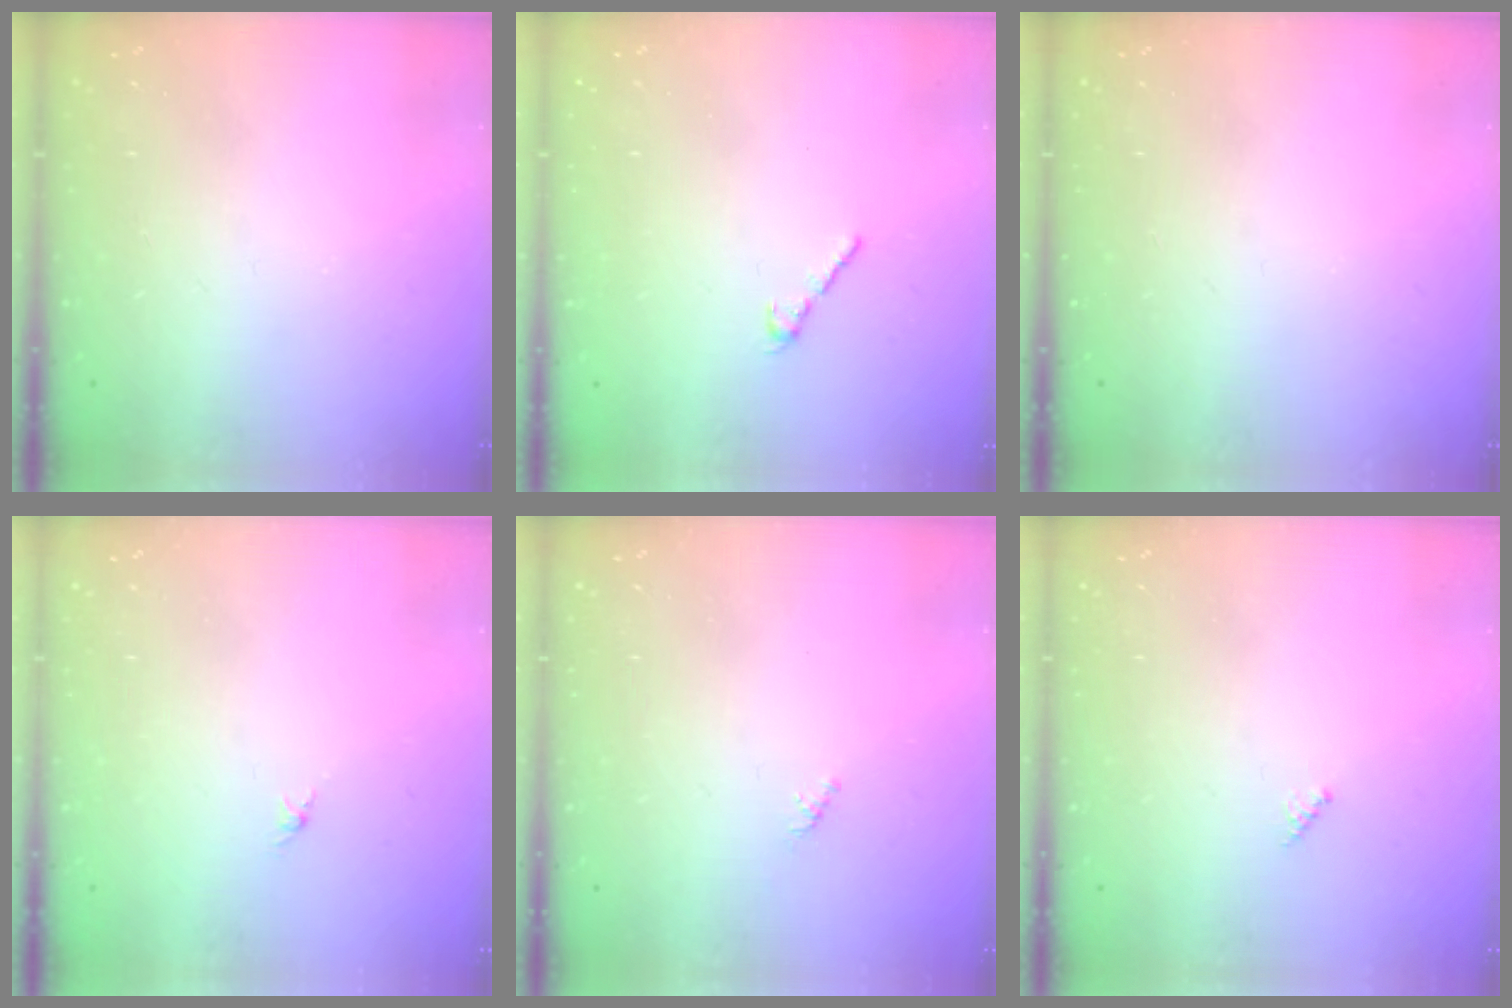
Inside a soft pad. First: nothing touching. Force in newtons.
{"total": 2.5, "press": 2.4, "slide": 0.7}
{"total": 0.0}
{"total": 0.0}
{"total": 0.8, "press": 0.7, "slide": 0.4}
{"total": 2.0, "press": 2.0, "slide": 0.2}